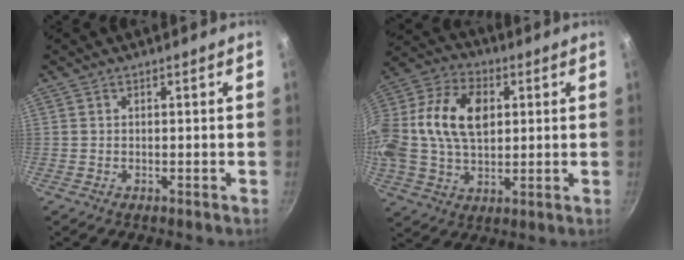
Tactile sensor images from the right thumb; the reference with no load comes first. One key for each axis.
{"total": 19.5, "fx": 3.0, "fy": 12.8, "fz": 14.3, "tx": -0.276, "ty": 0.025, "tz": 0.043}